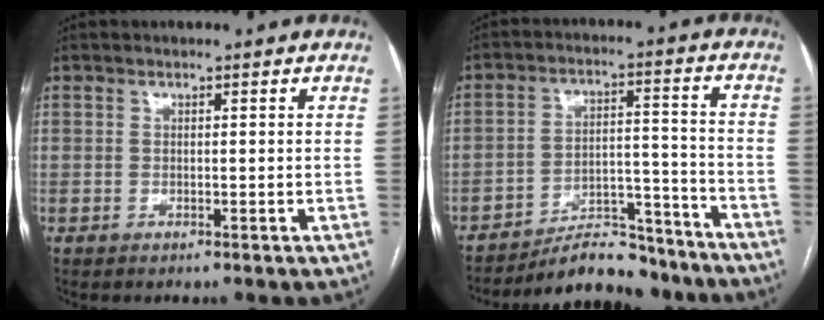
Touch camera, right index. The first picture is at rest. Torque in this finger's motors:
{"motor_torque": [0.59, -1.14, 0.46, 0.12]}